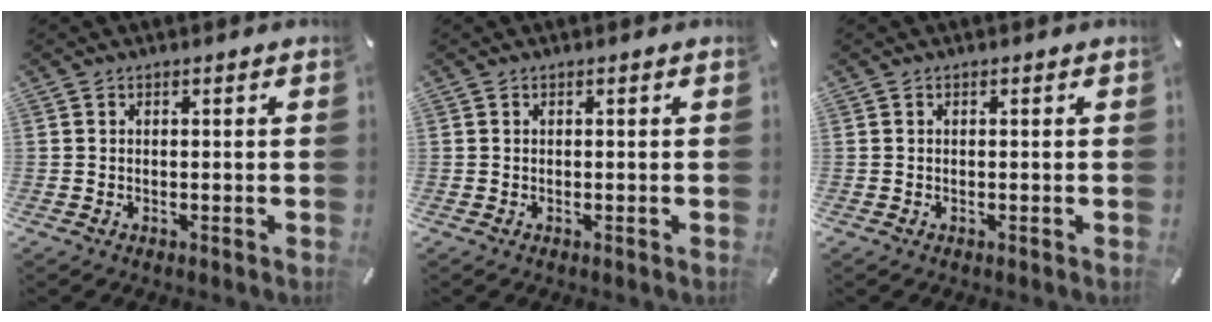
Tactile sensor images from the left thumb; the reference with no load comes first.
{"total": 0.0}
{"total": 0.0}